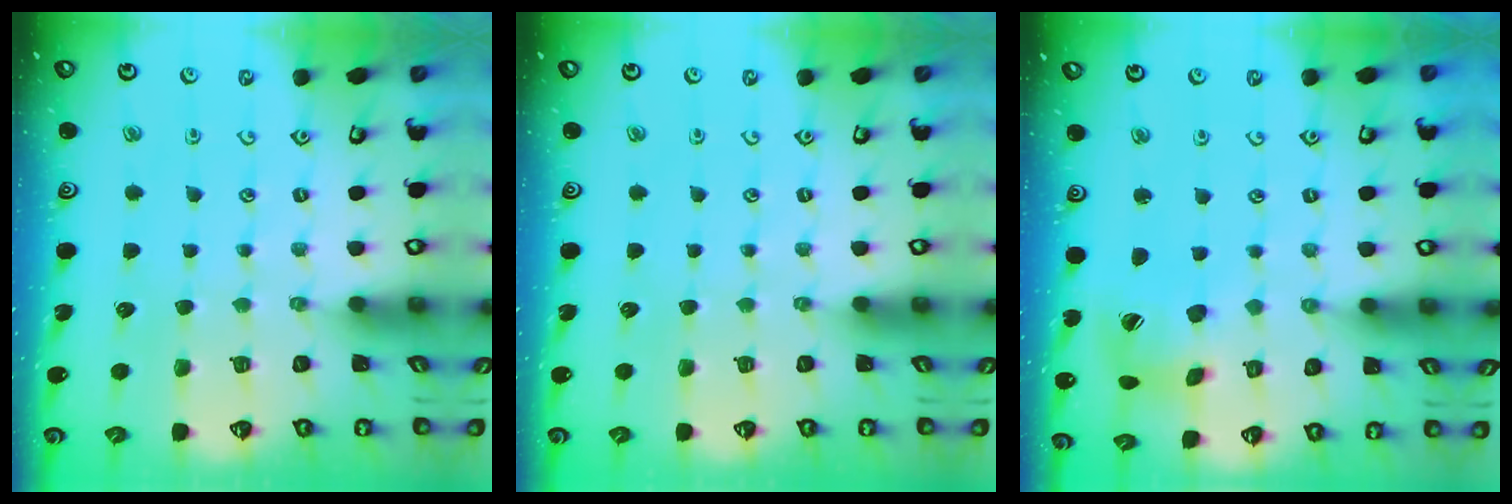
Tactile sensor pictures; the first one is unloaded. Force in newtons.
{"total": 0.0}
{"total": 11.4, "press": 11.3, "slide": 1.4}